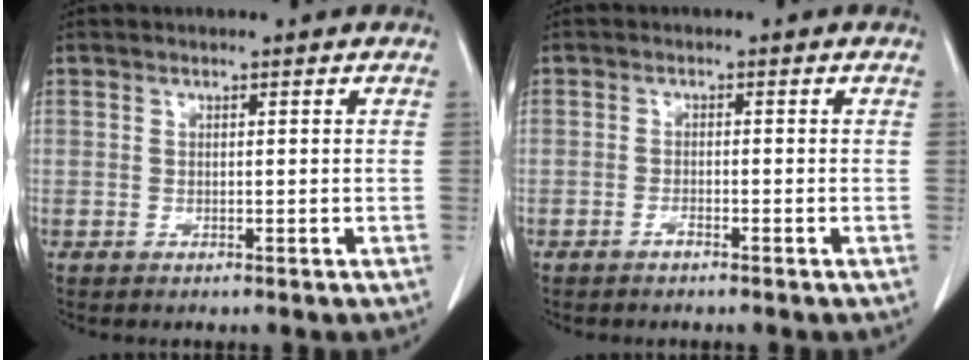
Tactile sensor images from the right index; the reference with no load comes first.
{"total": 1.0, "force": [-0.8, 0.1, 0.5], "torque": [-0.011, 0.001, -0.014]}